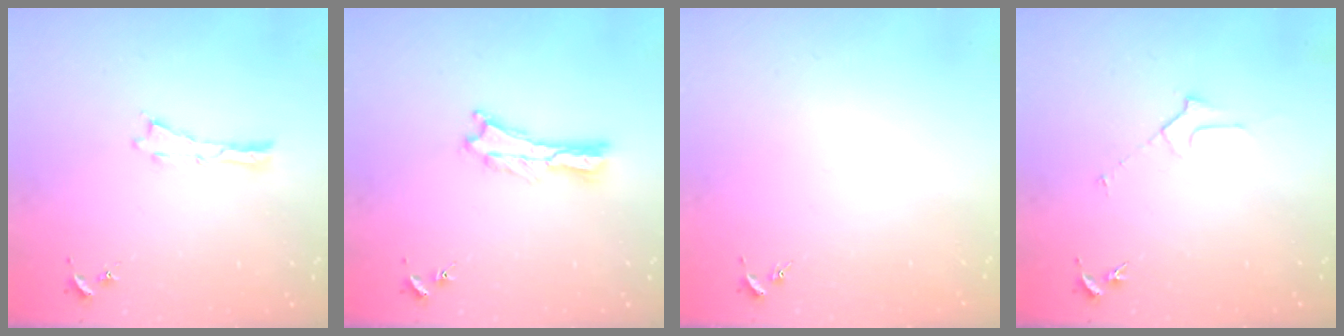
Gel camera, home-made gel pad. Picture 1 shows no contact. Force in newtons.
{"total": 0.7, "press": 0.7, "slide": 0.2}
{"total": 0.0}
{"total": 2.3, "press": 2.3, "slide": 0.2}